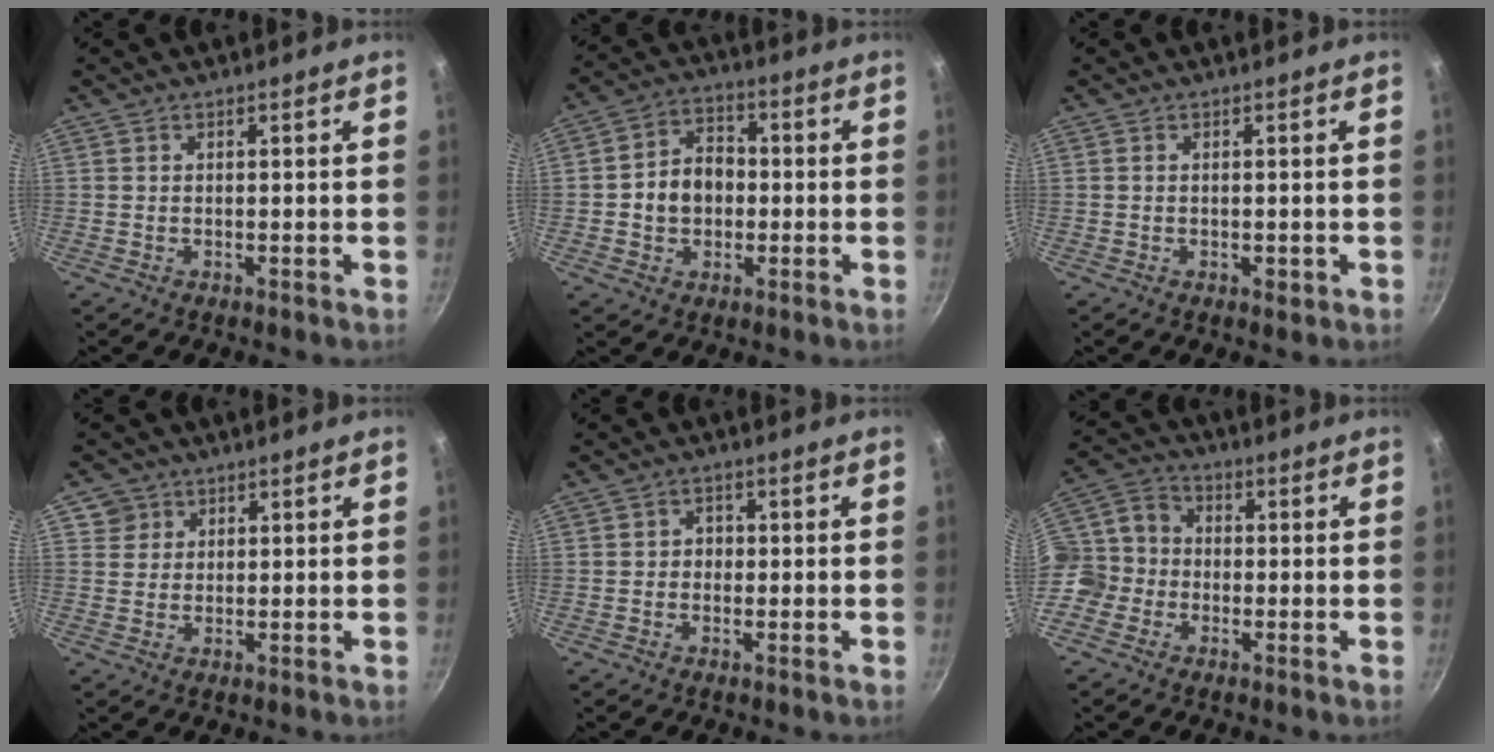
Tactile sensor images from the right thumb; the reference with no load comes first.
{"total": 9.3, "force": [-0.6, 7.5, 5.5], "torque": [-0.061, 0.020, -0.020]}
{"total": 1.4, "force": [-0.4, 0.8, 1.1], "torque": [-0.016, -0.001, -0.004]}
{"total": 3.5, "force": [1.5, 3.1, 0.2], "torque": [0.024, 0.006, 0.022]}
{"total": 2.1, "force": [-0.1, 1.9, 0.8], "torque": [0.001, 0.003, -0.007]}
{"total": 10.4, "force": [-2.8, 9.1, 4.2], "torque": [-0.051, 0.033, -0.076]}